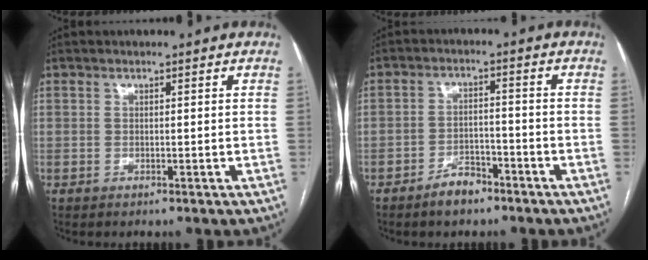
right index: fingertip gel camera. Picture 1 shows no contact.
{"total": 4.6, "force": [-3.5, 2.2, 2.2], "torque": [-0.036, 0.005, -0.055]}